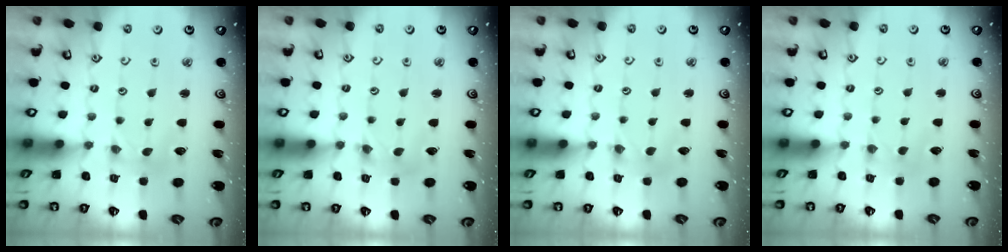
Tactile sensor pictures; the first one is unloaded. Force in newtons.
{"total": 1.6, "press": 1.6, "slide": 0.3}
{"total": 1.6, "press": 1.6, "slide": 0.3}
{"total": 0.0}